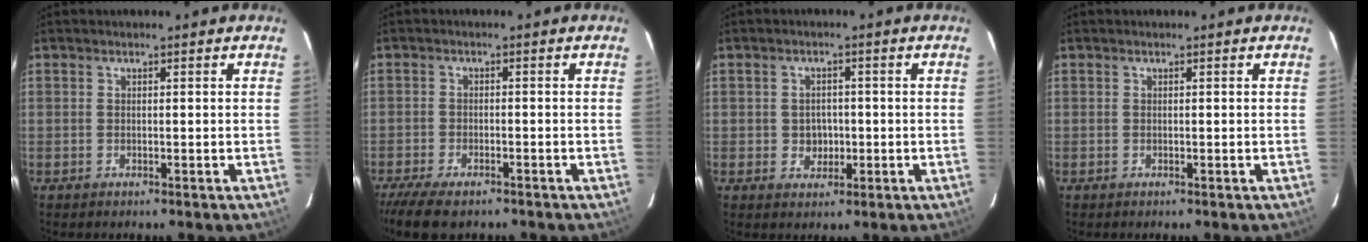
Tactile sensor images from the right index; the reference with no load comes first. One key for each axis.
{"total": 8.8, "fx": -7.0, "fy": 2.9, "fz": 4.5, "tx": -0.115, "ty": -0.029, "tz": -0.125}
{"total": 3.6, "fx": -0.5, "fy": 3.3, "fz": 1.3, "tx": -0.024, "ty": 0.007, "tz": 0.000}
{"total": 0.0}